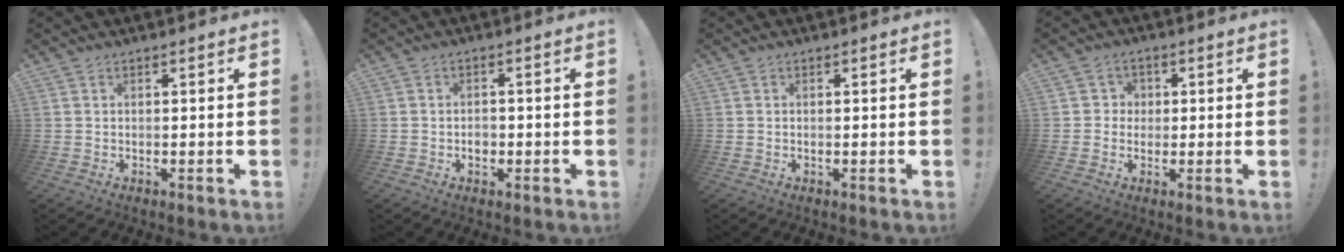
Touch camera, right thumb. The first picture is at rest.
{"total": 2.9, "force": [-1.2, 2.2, 1.5], "torque": [-0.013, 0.001, -0.025]}
{"total": 0.0}
{"total": 3.4, "force": [-0.2, 3.3, 0.6], "torque": [-0.011, 0.008, -0.005]}